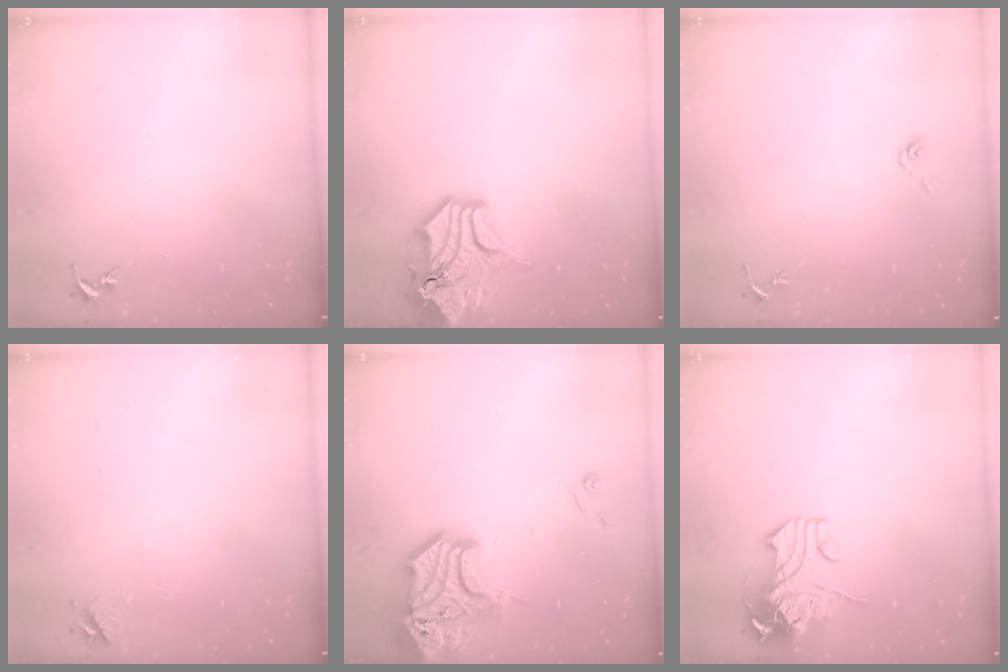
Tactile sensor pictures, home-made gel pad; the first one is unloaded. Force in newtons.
{"total": 17.9, "press": 17.7, "slide": 2.6}
{"total": 4.0, "press": 3.6, "slide": 1.8}
{"total": 4.9, "press": 4.9, "slide": 0.5}
{"total": 21.9, "press": 21.7, "slide": 2.9}
{"total": 12.2, "press": 12.0, "slide": 2.1}